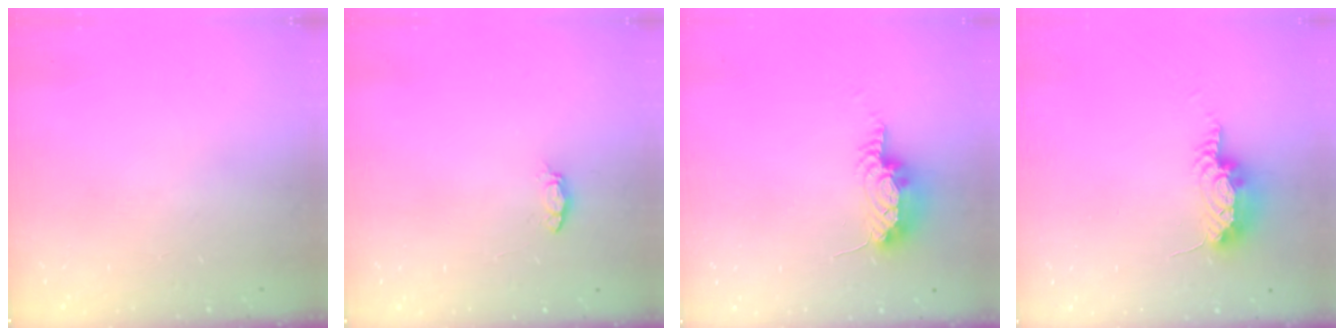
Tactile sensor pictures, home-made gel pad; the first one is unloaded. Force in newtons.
{"total": 2.5, "press": 2.5, "slide": 0.4}
{"total": 8.1, "press": 7.8, "slide": 2.1}
{"total": 7.9, "press": 7.7, "slide": 1.8}